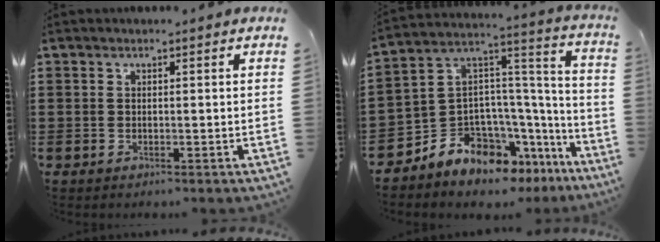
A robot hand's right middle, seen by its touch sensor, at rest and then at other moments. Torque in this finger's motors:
{"motor_torque": [1.19, -0.95, 0.41, 0.21]}